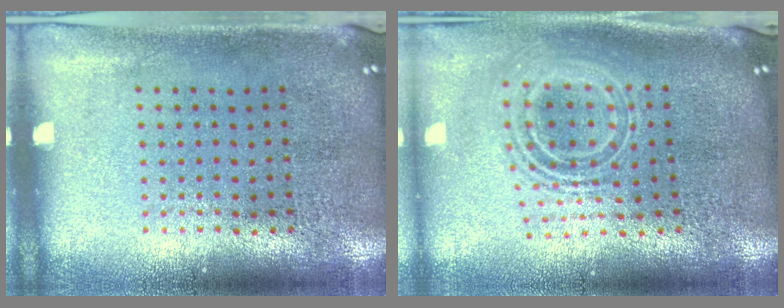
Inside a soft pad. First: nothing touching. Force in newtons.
{"total": 2.2, "press": 1.5, "slide": 1.5}